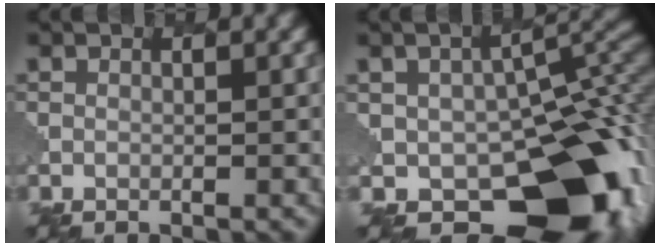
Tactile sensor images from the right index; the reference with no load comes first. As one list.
[{"total": 13.7, "force": [-4.3, 9.1, 9.3], "torque": [-0.096, -0.015, -0.065]}]